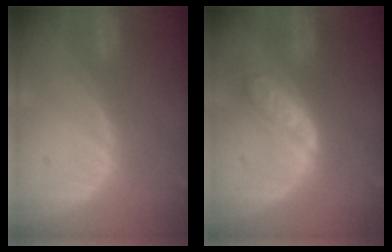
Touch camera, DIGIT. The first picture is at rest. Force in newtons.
{"total": 6.3, "press": 5.6, "slide": 2.9}